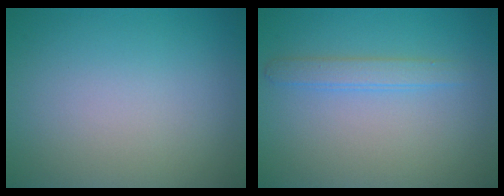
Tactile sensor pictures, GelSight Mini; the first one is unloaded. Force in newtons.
{"total": 1.8, "press": 1.8, "slide": 0.1}